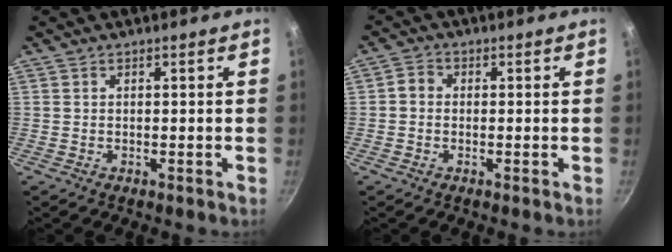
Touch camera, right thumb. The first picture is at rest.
{"total": 2.0, "force": [-0.4, 1.8, 1.0], "torque": [-0.016, 0.010, -0.015]}